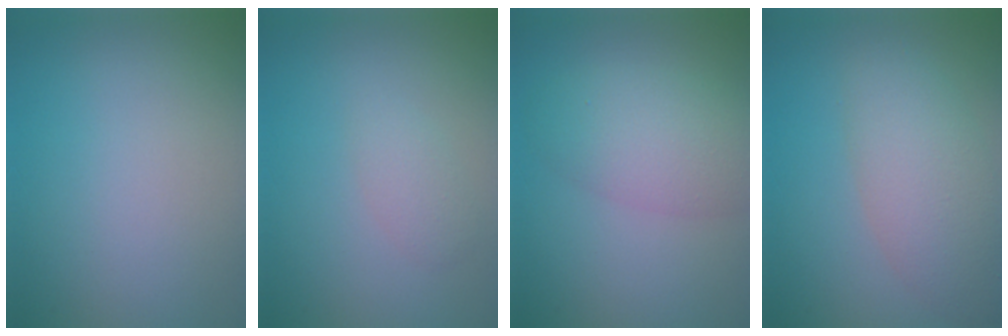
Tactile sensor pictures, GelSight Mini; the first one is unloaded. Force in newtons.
{"total": 1.4, "press": 1.4, "slide": 0.1}
{"total": 4.9, "press": 4.9, "slide": 0.1}
{"total": 5.1, "press": 5.0, "slide": 0.4}